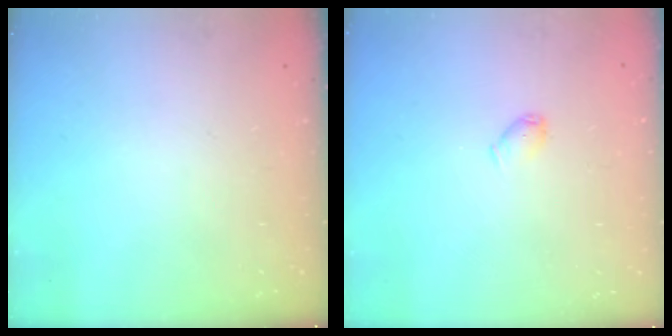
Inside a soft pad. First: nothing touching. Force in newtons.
{"total": 3.1, "press": 3.0, "slide": 0.5}